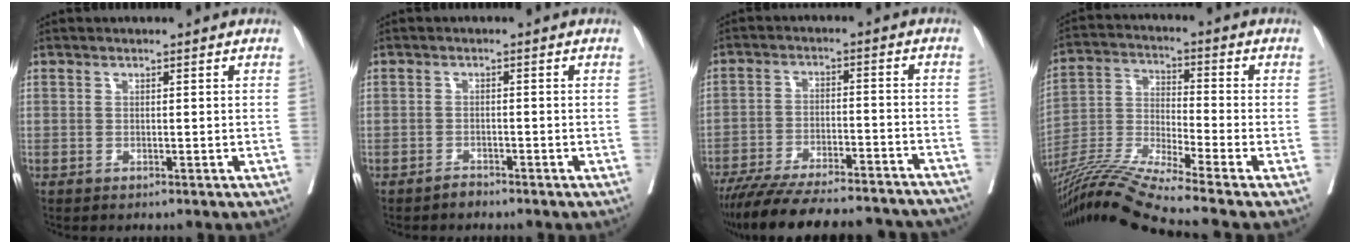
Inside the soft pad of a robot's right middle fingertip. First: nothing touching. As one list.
[{"total": 1.0, "force": [-1.0, 0.3, 0.0], "torque": [0.000, 0.000, -0.018]}, {"total": 25.0, "force": [-22.4, 4.2, 10.4], "torque": [-0.152, -0.021, -0.308]}, {"total": 13.2, "force": [-11.5, -2.9, 5.8], "torque": [-0.111, -0.016, -0.215]}]